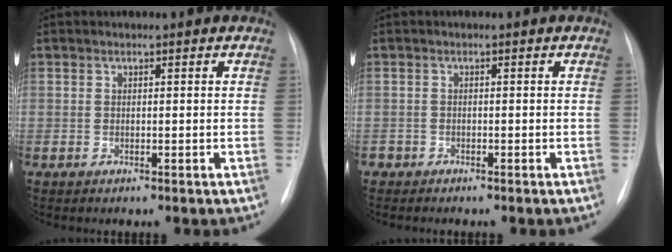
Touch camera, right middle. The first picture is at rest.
{"total": 1.2, "force": [-1.0, 0.6, 0.0], "torque": [-0.006, 0.001, -0.019]}